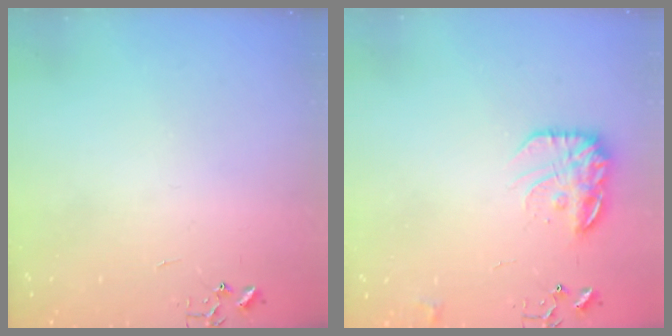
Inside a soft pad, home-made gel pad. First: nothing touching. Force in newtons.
{"total": 14.8, "press": 14.8, "slide": 0.8}